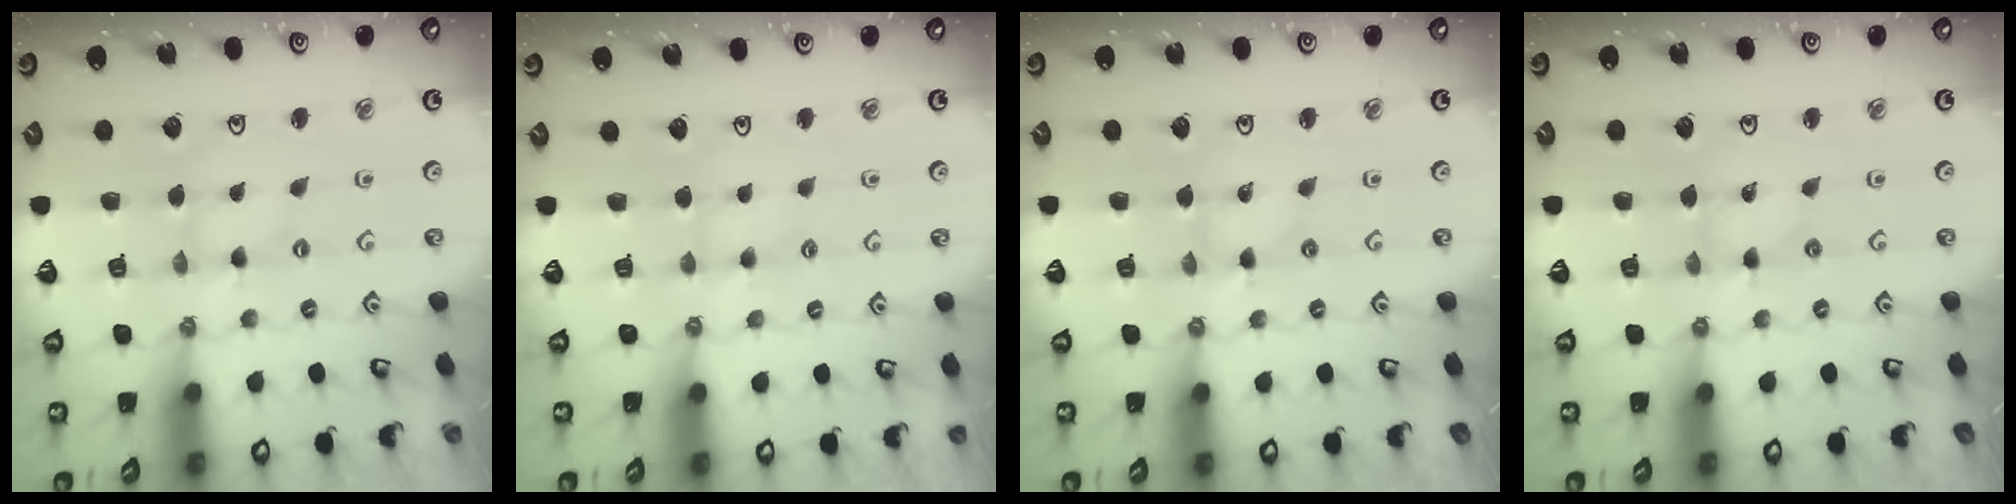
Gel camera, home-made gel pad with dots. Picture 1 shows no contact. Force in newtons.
{"total": 2.8, "press": 2.8, "slide": 0.4}
{"total": 0.0}
{"total": 0.0}